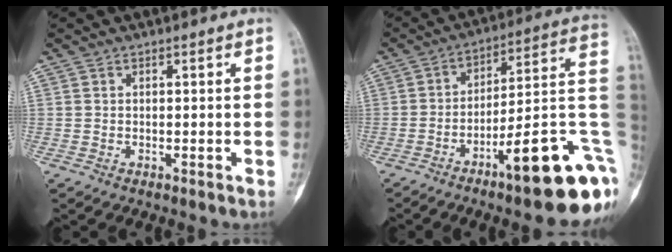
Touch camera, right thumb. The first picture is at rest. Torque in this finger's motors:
{"motor_torque": [2.65, 0.67, 1.17, -1.39, 0.36]}